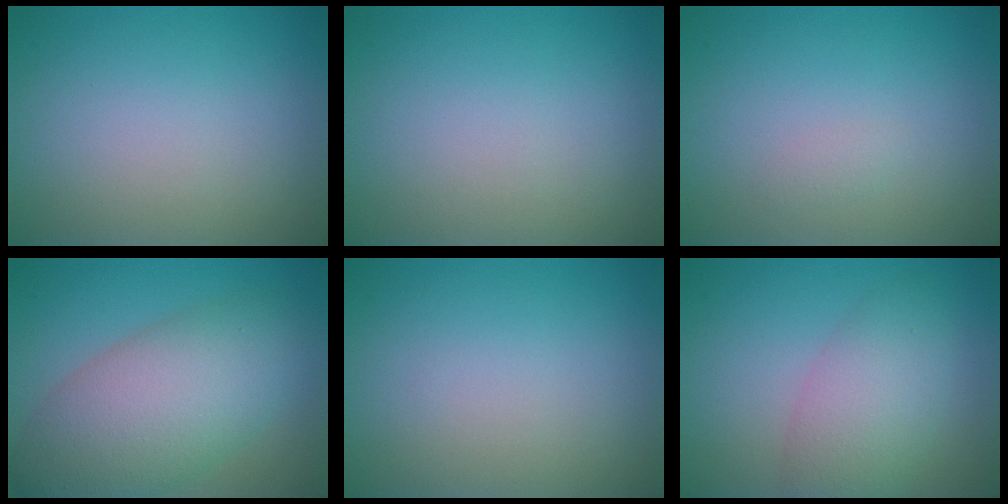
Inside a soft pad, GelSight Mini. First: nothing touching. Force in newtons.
{"total": 0.0}
{"total": 0.6, "press": 0.6, "slide": 0.0}
{"total": 8.9, "press": 8.9, "slide": 0.5}
{"total": 0.0}
{"total": 4.8, "press": 4.8, "slide": 0.2}